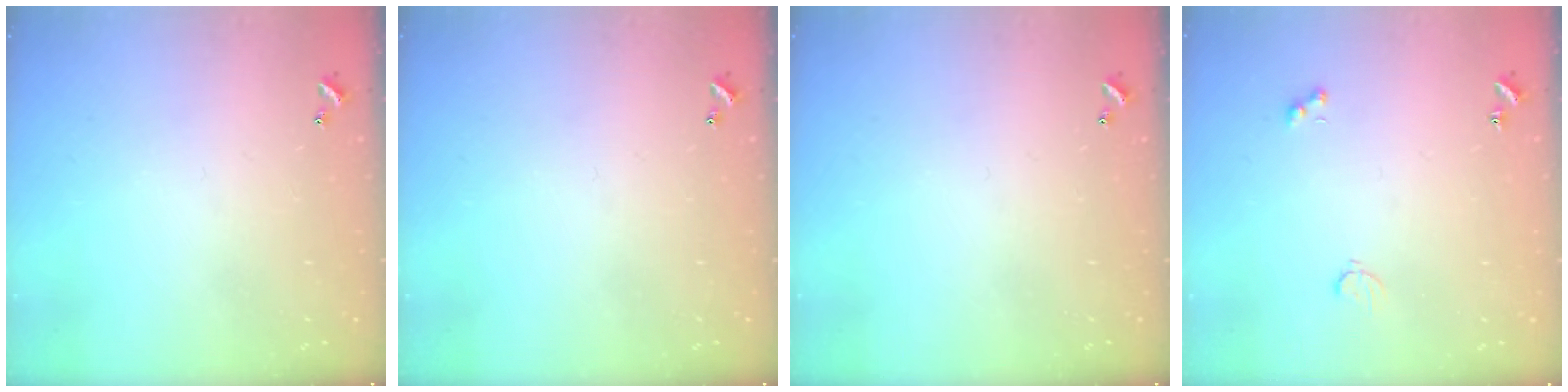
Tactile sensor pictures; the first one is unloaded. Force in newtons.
{"total": 0.0}
{"total": 0.0}
{"total": 2.3, "press": 2.1, "slide": 0.8}